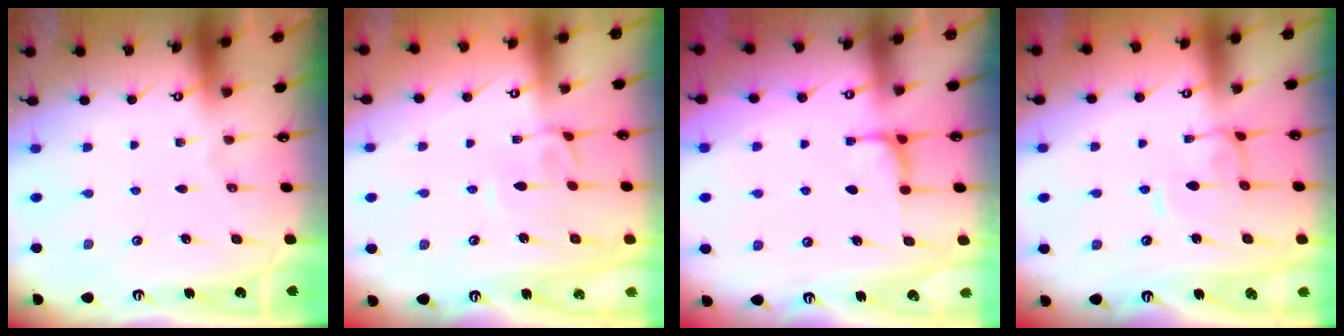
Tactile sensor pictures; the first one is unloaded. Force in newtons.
{"total": 3.0, "press": 2.9, "slide": 0.7}
{"total": 1.7, "press": 1.6, "slide": 0.4}
{"total": 0.7, "press": 0.5, "slide": 0.4}